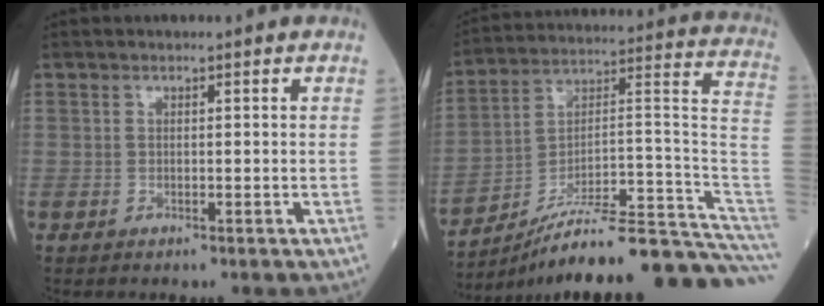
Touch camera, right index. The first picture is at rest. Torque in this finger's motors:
{"motor_torque": [0.45, -1.69, 0.57, 0.12]}